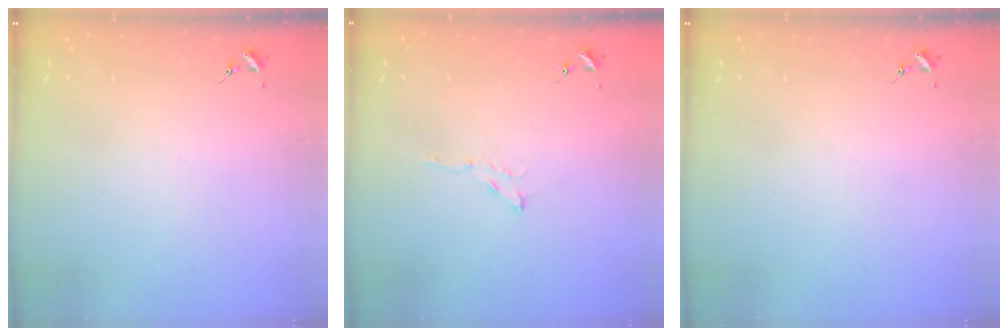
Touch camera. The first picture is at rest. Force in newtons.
{"total": 3.5, "press": 3.5, "slide": 0.4}
{"total": 0.0}